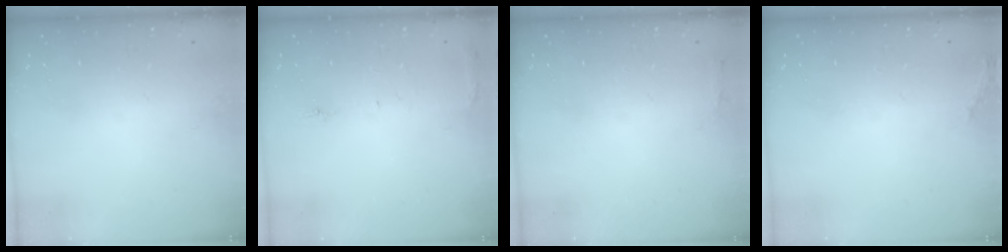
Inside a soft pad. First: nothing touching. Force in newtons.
{"total": 5.7, "press": 5.7, "slide": 0.6}
{"total": 2.3, "press": 2.3, "slide": 0.5}
{"total": 5.6, "press": 5.3, "slide": 1.7}